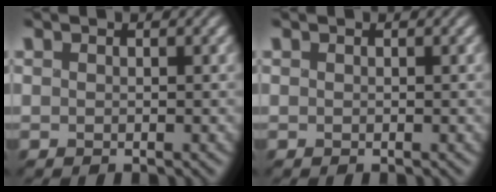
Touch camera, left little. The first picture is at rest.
{"total": 0.0}